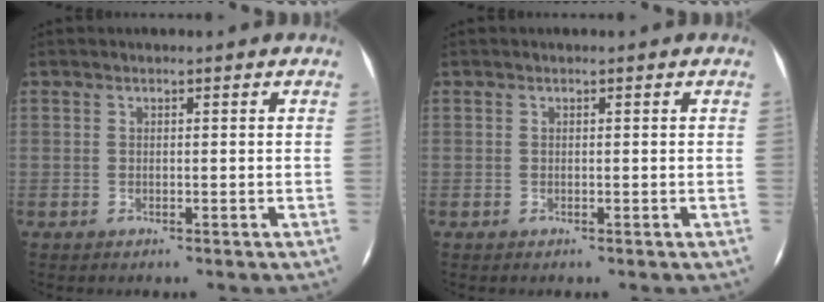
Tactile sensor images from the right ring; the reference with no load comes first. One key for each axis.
{"total": 0.0}